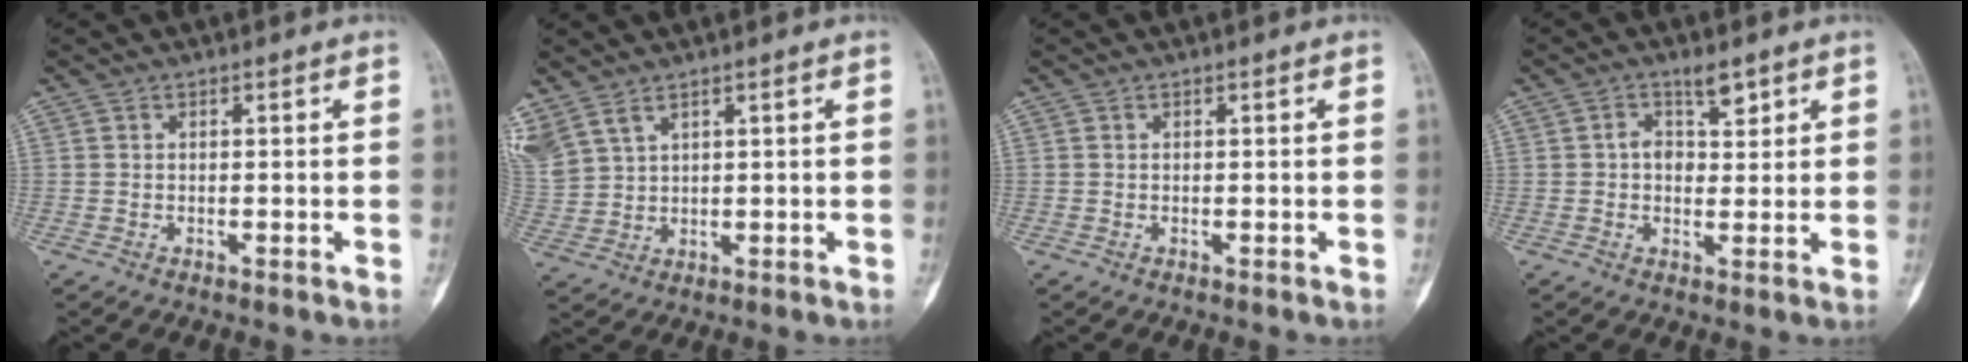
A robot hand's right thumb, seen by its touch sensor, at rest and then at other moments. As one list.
[{"total": 8.1, "force": [5.3, 4.3, 4.3], "torque": [-0.108, -0.009, 0.128]}, {"total": 0.0}, {"total": 4.9, "force": [2.1, 2.8, 3.5], "torque": [-0.036, -0.003, 0.033]}]